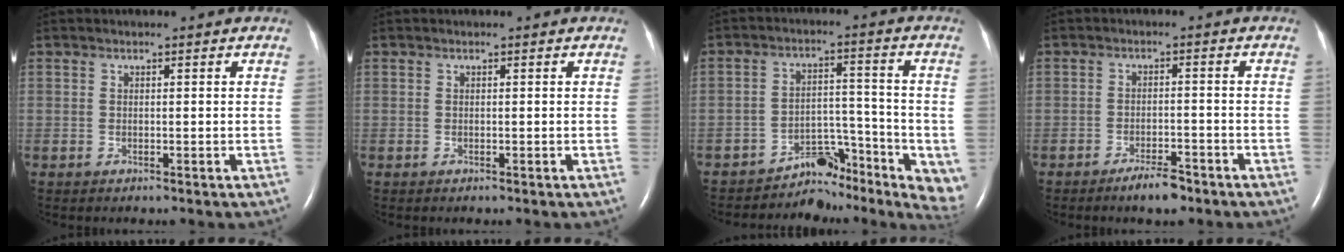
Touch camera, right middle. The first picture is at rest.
{"total": 0.0}
{"total": 6.1, "force": [-5.1, 3.0, 1.4], "torque": [0.012, 0.045, -0.081]}
{"total": 4.0, "force": [-3.1, 0.9, 2.4], "torque": [-0.046, -0.001, -0.051]}